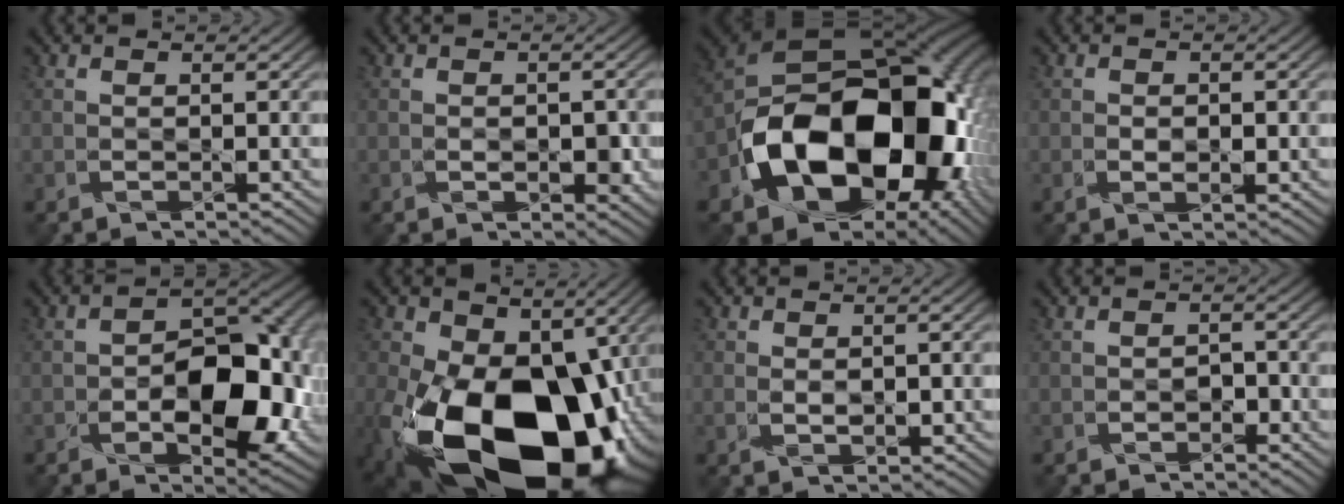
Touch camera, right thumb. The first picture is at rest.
{"total": 2.3, "force": [-0.5, 1.4, 1.7], "torque": [-0.031, -0.008, -0.005]}
{"total": 21.2, "force": [-5.9, 14.3, 14.4], "torque": [-0.275, -0.055, -0.079]}
{"total": 1.4, "force": [-0.3, 0.9, 1.1], "torque": [-0.021, -0.004, -0.002]}
{"total": 11.5, "force": [-2.6, 6.6, 9.0], "torque": [-0.129, -0.010, -0.034]}
{"total": 23.3, "force": [-6.2, 16.0, 15.7], "torque": [-0.328, -0.106, -0.040]}
{"total": 2.0, "force": [-0.1, 1.4, 1.5], "torque": [-0.036, -0.003, 0.003]}
{"total": 1.2, "force": [-1.0, 0.7, 0.2], "torque": [0.001, 0.003, -0.015]}